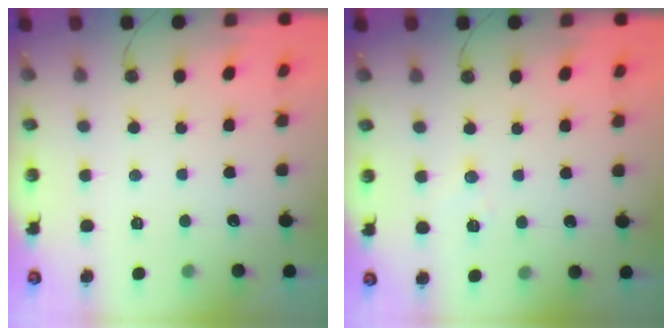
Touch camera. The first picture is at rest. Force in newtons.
{"total": 6.1, "press": 5.9, "slide": 1.2}